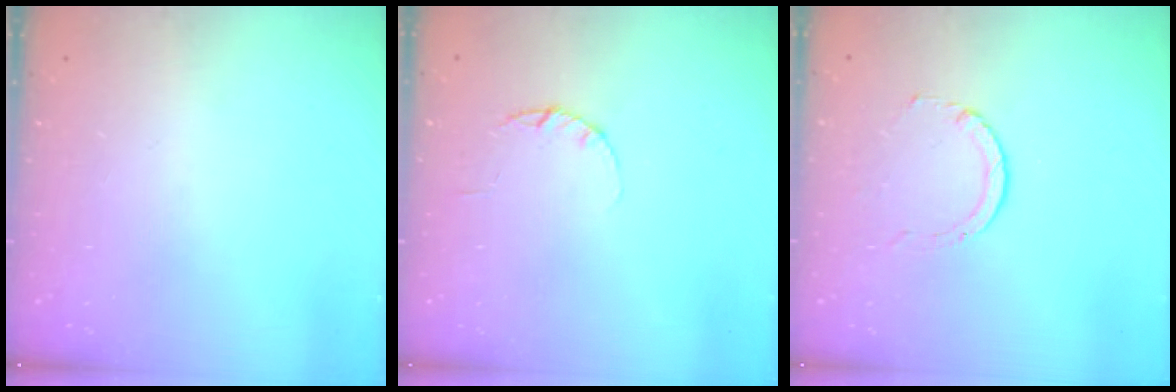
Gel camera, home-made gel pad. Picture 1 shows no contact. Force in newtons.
{"total": 2.2, "press": 2.2, "slide": 0.4}
{"total": 3.2, "press": 3.2, "slide": 0.4}